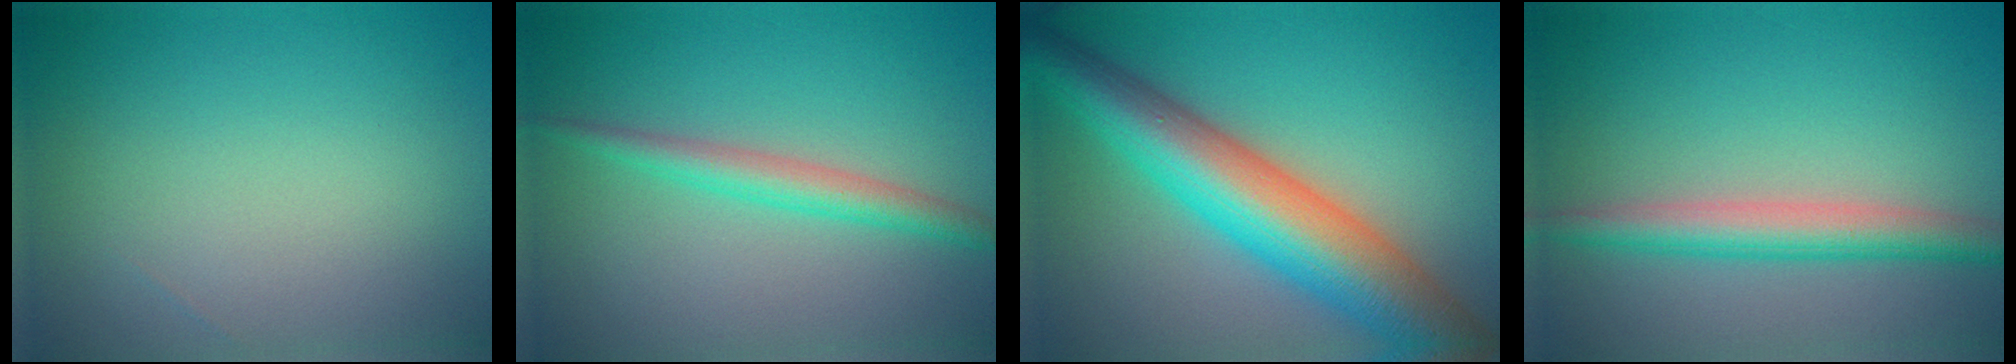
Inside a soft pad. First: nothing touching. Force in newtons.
{"total": 2.9, "press": 2.9, "slide": 0.1}
{"total": 10.3, "press": 10.3, "slide": 0.1}
{"total": 4.1, "press": 4.1, "slide": 0.1}